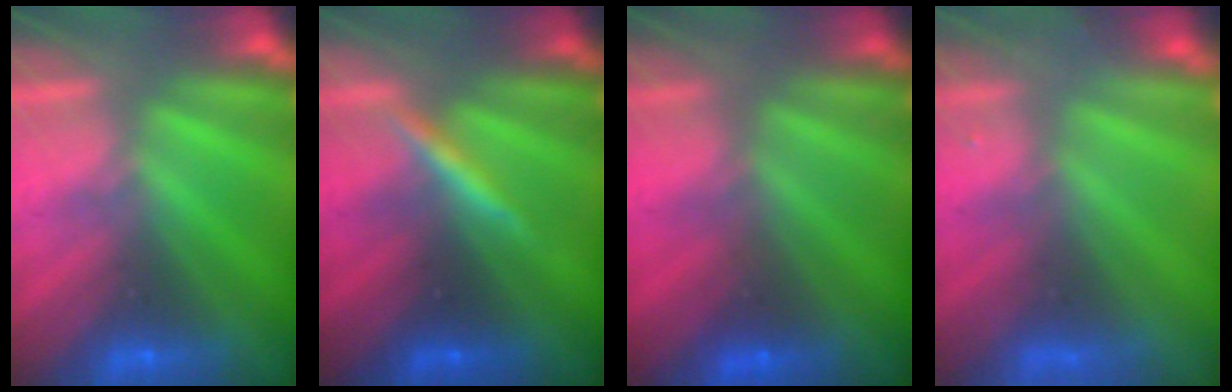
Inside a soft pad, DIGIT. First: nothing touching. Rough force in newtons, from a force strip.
{"total": 3.4}
{"total": 1.6}
{"total": 8.2}